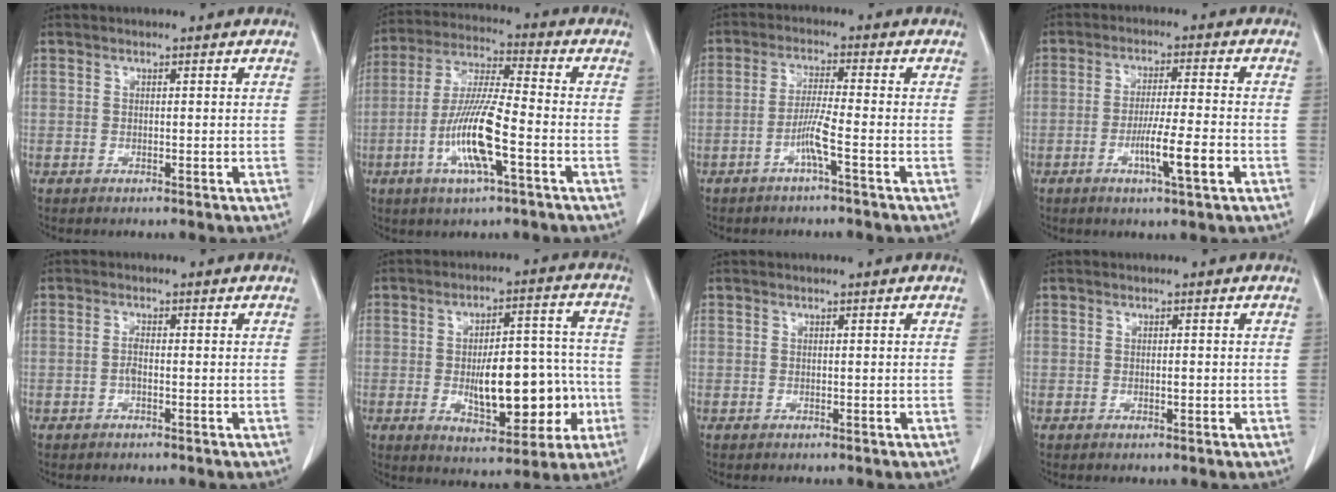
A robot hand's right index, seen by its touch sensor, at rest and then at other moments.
{"total": 12.3, "force": [-4.0, 1.3, 11.6], "torque": [-0.234, -0.007, -0.078]}
{"total": 4.4, "force": [-2.0, -0.5, 3.9], "torque": [-0.081, 0.003, -0.041]}
{"total": 7.6, "force": [-2.8, -0.1, 7.1], "torque": [-0.119, -0.011, -0.049]}
{"total": 1.3, "force": [-0.4, 0.3, 1.2], "torque": [-0.024, 0.002, -0.010]}
{"total": 14.1, "force": [-2.7, 5.8, 12.6], "torque": [-0.185, 0.022, -0.028]}
{"total": 0.0}
{"total": 0.9, "force": [-0.1, 0.2, 0.8], "torque": [-0.016, -0.001, -0.001]}